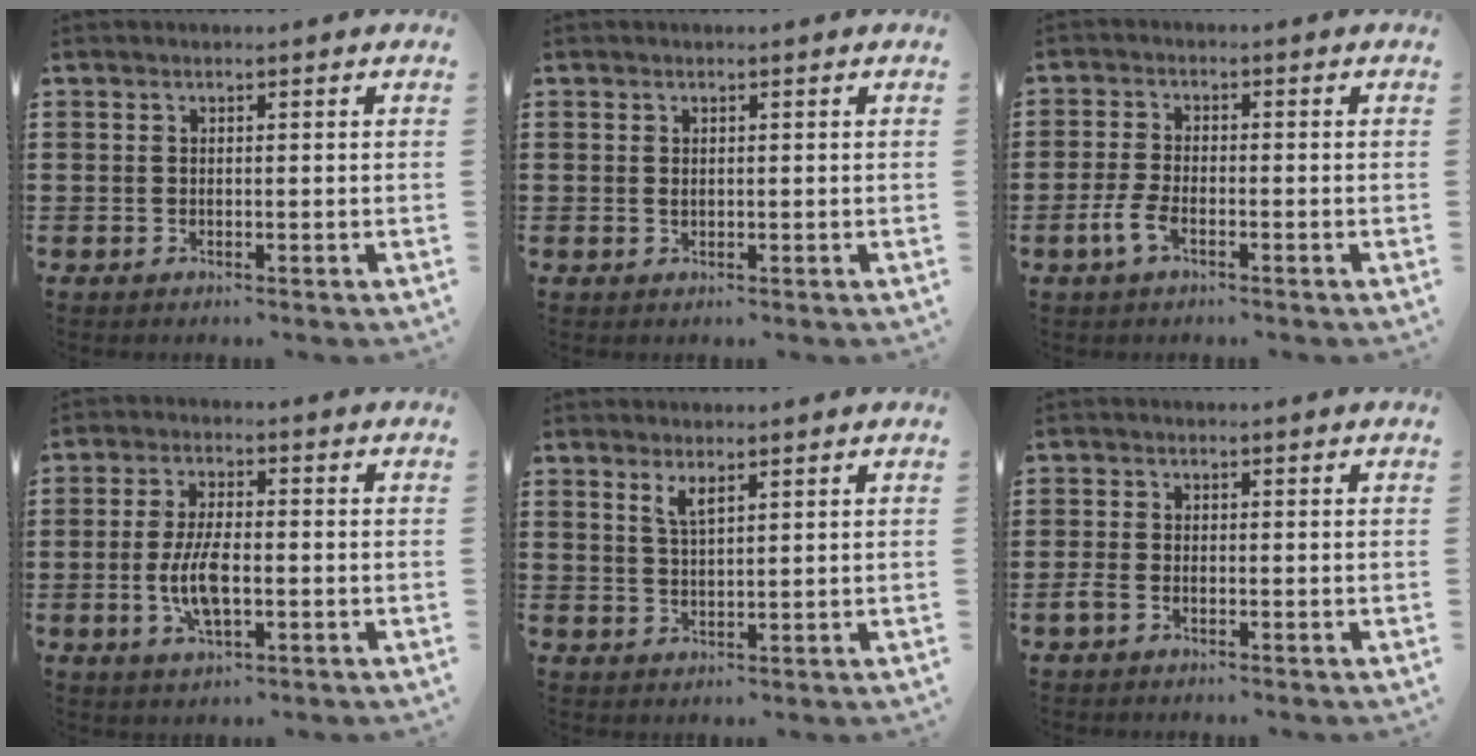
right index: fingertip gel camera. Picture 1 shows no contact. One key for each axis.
{"total": 0.6, "fx": 0.2, "fy": 0.3, "fz": 0.5, "tx": -0.012, "ty": -0.001, "tz": 0.005}
{"total": 3.5, "fx": -1.8, "fy": 1.4, "fz": 2.7, "tx": -0.067, "ty": -0.004, "tz": -0.038}
{"total": 7.1, "fx": -1.3, "fy": 2.7, "fz": 6.4, "tx": -0.138, "ty": 0.000, "tz": -0.030}
{"total": 2.7, "fx": 1.8, "fy": 0.8, "fz": 1.9, "tx": -0.041, "ty": 0.003, "tz": 0.031}
{"total": 1.7, "fx": -1.0, "fy": 0.9, "fz": 1.1, "tx": -0.030, "ty": -0.001, "tz": -0.022}